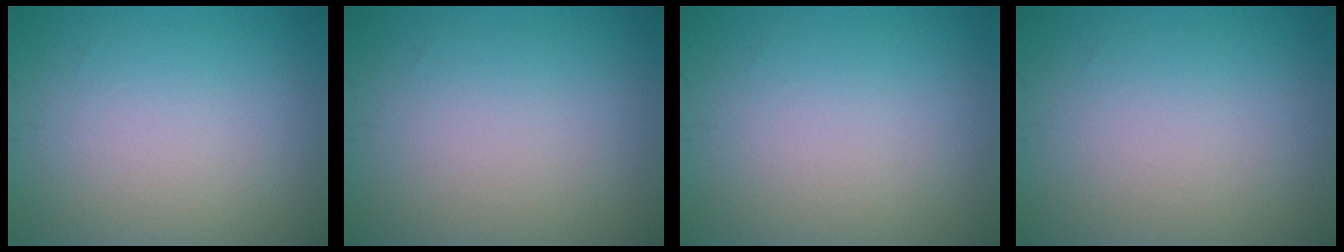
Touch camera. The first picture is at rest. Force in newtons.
{"total": 0.0}
{"total": 0.0}
{"total": 0.0}